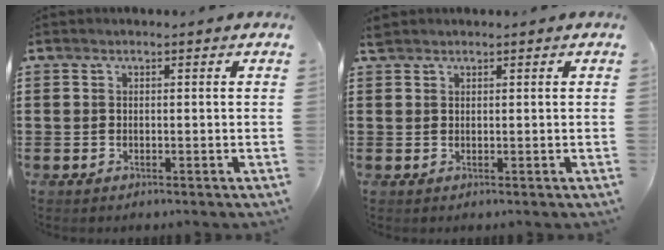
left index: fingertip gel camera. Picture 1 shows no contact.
{"total": 1.0, "force": [0.9, 0.4, 0.2], "torque": [-0.007, 0.002, 0.017]}